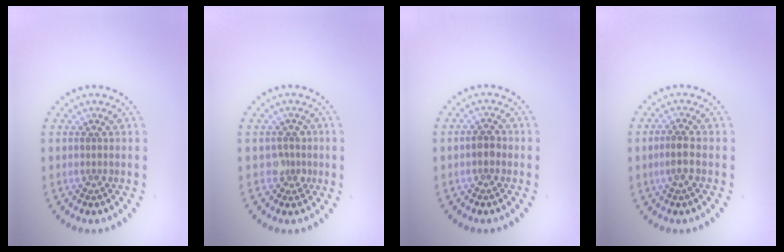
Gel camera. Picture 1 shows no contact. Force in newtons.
{"total": 1.7, "press": 1.5, "slide": 0.9}
{"total": 1.4, "press": 1.4, "slide": 0.1}
{"total": 1.9, "press": 1.8, "slide": 0.7}